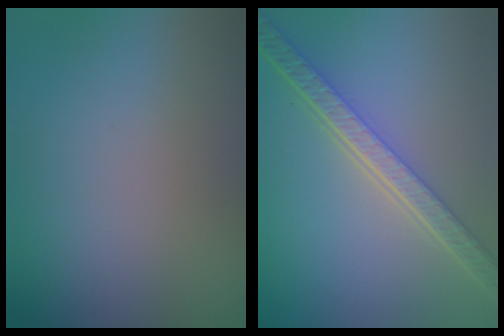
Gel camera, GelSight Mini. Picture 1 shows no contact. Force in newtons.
{"total": 5.7, "press": 4.3, "slide": 3.7}